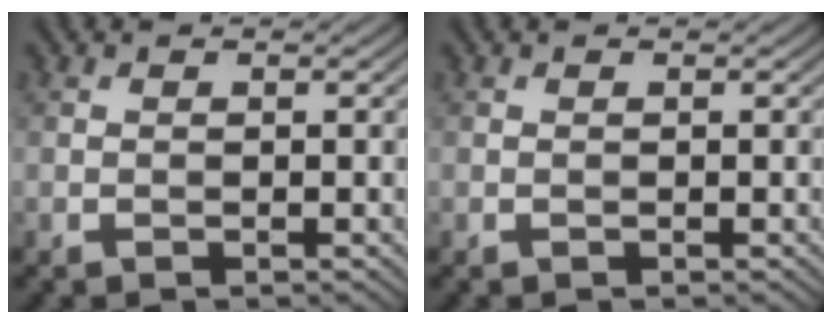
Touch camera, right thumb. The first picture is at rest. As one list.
[{"total": 0.0}]